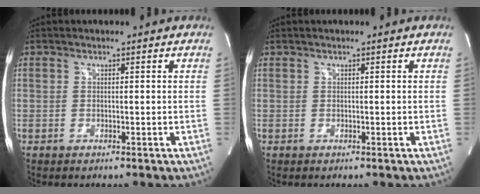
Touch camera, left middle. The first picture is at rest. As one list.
[{"total": 0.0}]